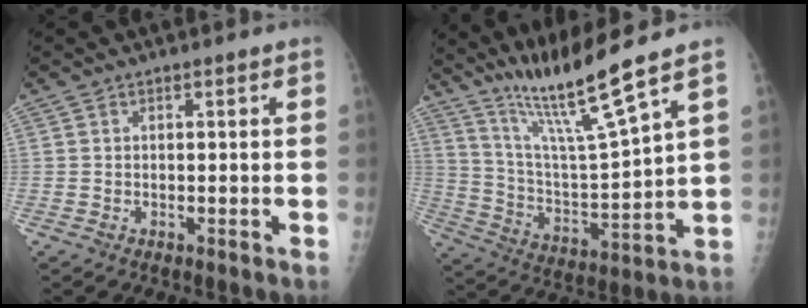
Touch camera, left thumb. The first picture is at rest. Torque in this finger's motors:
{"motor_torque": [0.29, 0.07, 0.38, -0.32, 0.23]}